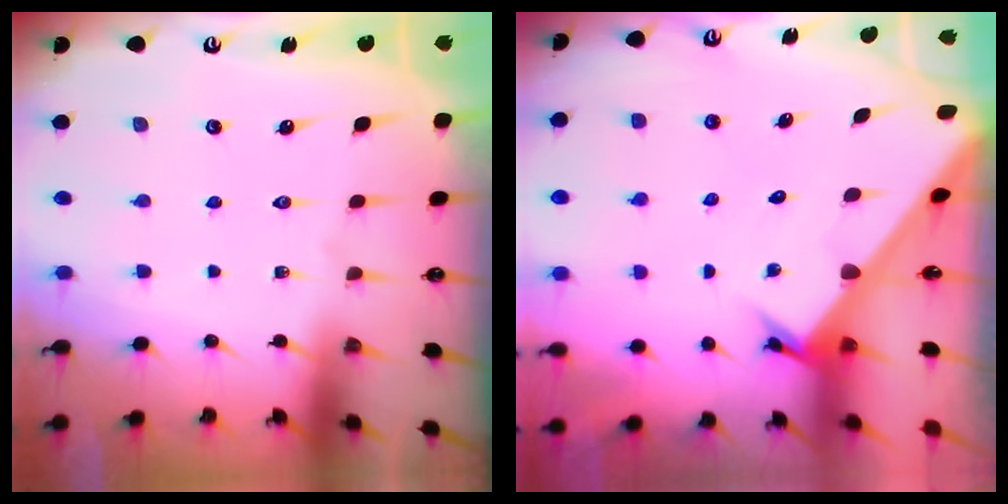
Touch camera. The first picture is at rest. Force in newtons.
{"total": 2.3, "press": 2.3, "slide": 0.2}